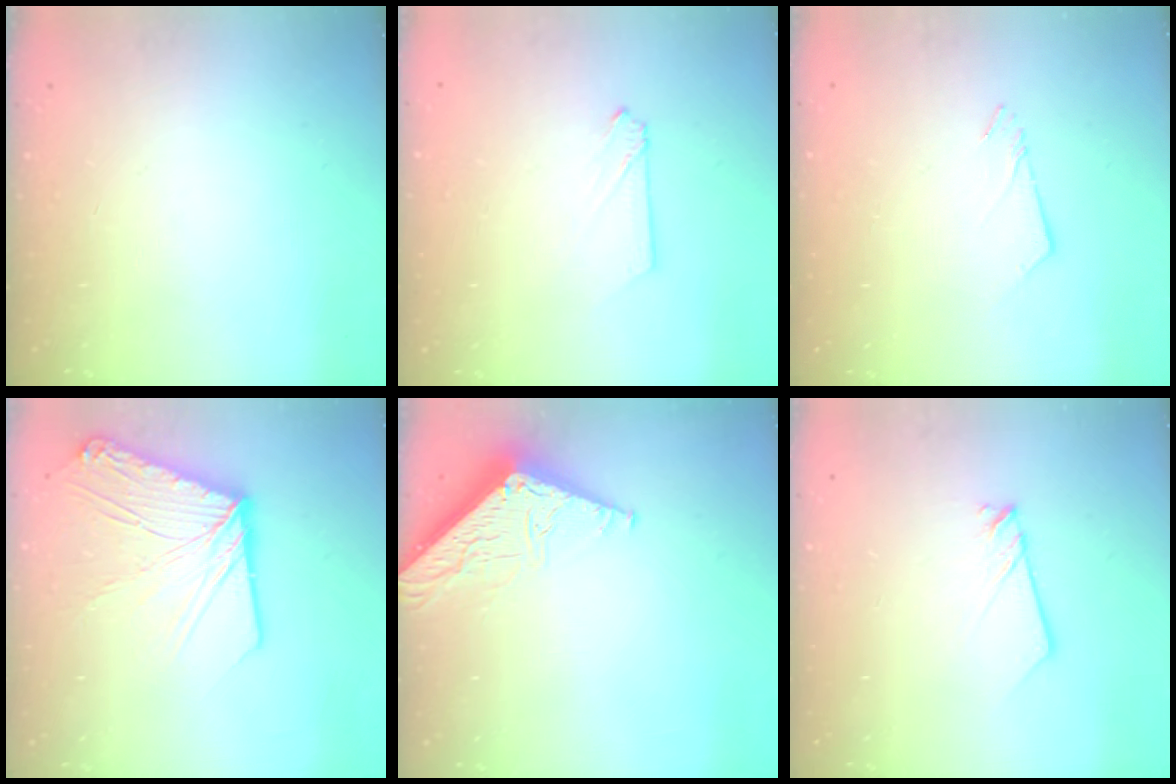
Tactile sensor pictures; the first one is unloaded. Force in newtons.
{"total": 2.1, "press": 2.1, "slide": 0.2}
{"total": 2.9, "press": 2.9, "slide": 0.2}
{"total": 14.5, "press": 14.5, "slide": 1.3}
{"total": 6.8, "press": 6.8, "slide": 0.5}
{"total": 2.1, "press": 2.1, "slide": 0.2}